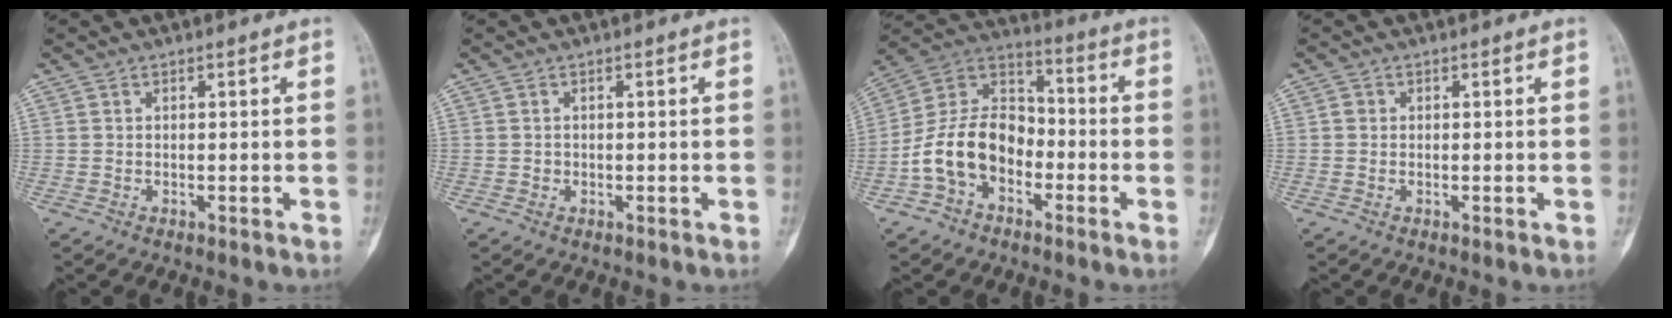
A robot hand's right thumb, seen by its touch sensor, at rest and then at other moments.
{"total": 0.6, "force": [-0.1, 0.6, 0.1], "torque": [0.000, 0.003, -0.002]}
{"total": 14.7, "force": [-4.8, 10.2, 9.4], "torque": [-0.159, 0.062, -0.099]}
{"total": 0.8, "force": [0.0, 0.8, 0.3], "torque": [-0.003, 0.002, -0.001]}